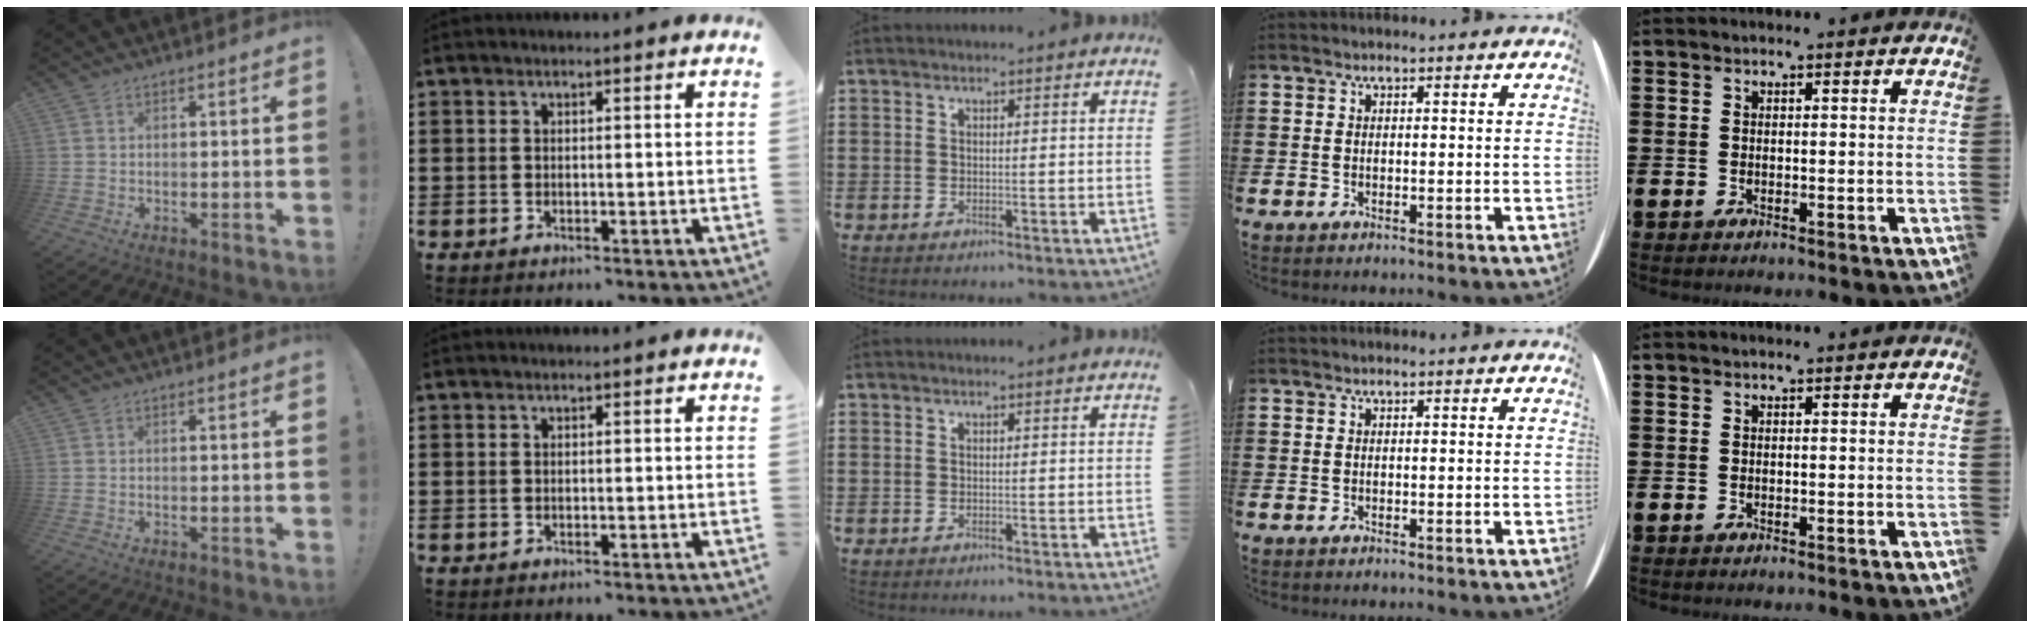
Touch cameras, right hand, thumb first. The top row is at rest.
{}